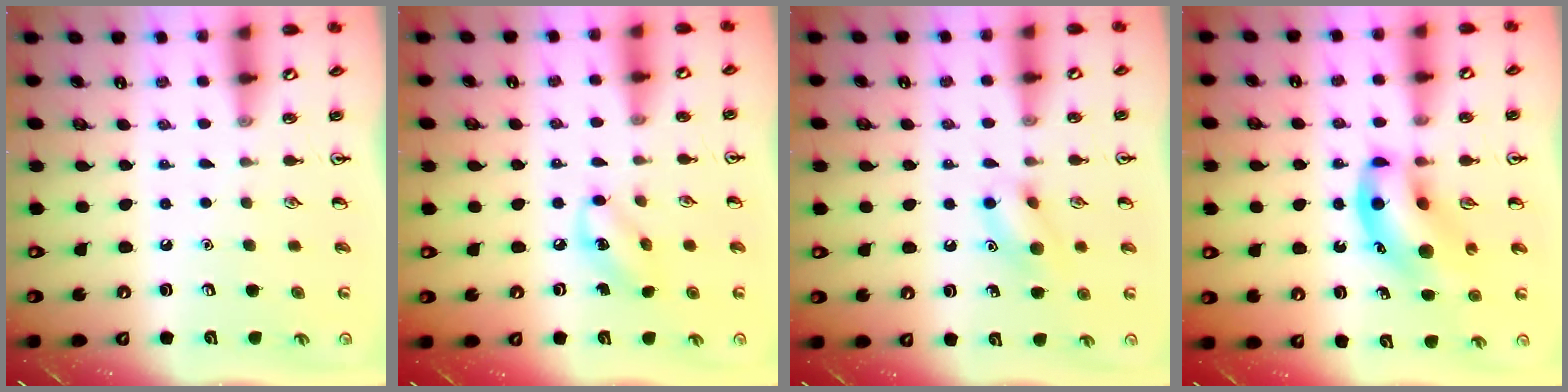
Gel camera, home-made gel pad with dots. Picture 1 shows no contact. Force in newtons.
{"total": 6.0, "press": 6.0, "slide": 0.6}
{"total": 10.1, "press": 10.0, "slide": 1.4}
{"total": 11.7, "press": 11.2, "slide": 3.2}